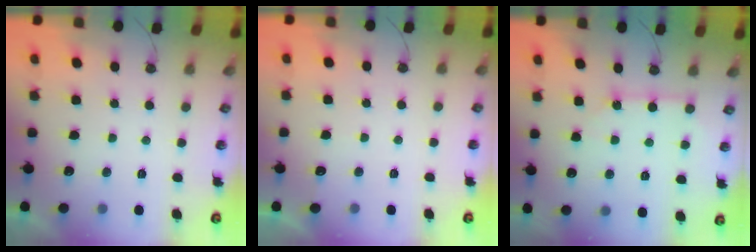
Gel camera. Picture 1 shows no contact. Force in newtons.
{"total": 2.8, "press": 2.8, "slide": 0.4}
{"total": 5.8, "press": 5.8, "slide": 0.5}